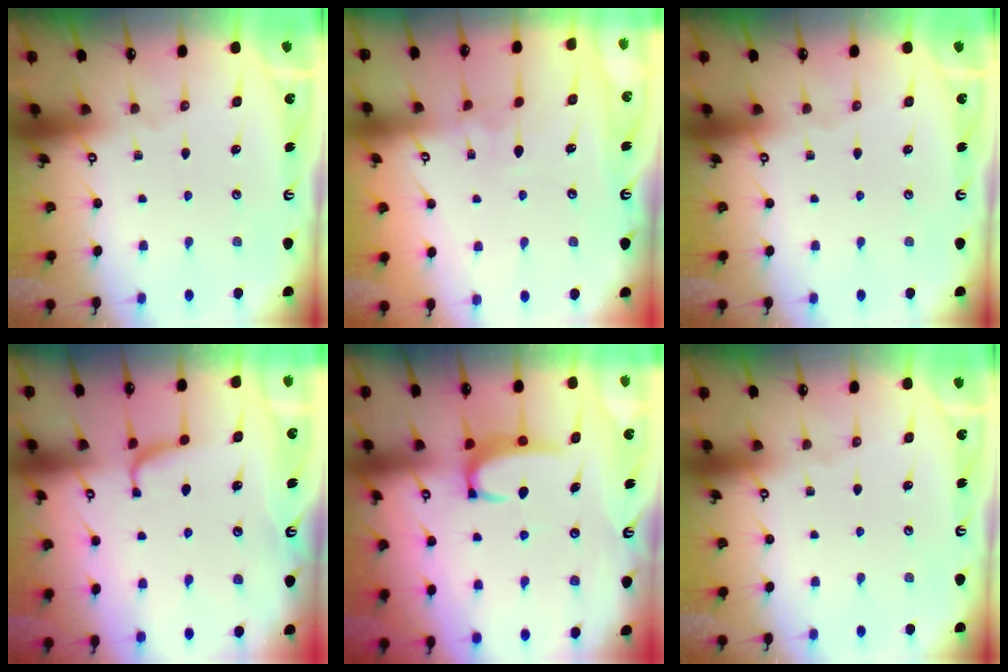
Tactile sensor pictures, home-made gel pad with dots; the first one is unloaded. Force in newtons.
{"total": 2.9, "press": 2.9, "slide": 0.3}
{"total": 0.0}
{"total": 2.4, "press": 2.3, "slide": 0.3}
{"total": 3.3, "press": 3.3, "slide": 0.5}
{"total": 0.0}